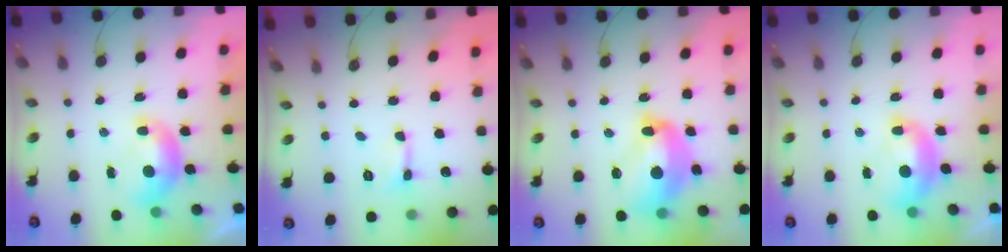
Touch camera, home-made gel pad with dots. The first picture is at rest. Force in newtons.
{"total": 0.8, "press": 0.7, "slide": 0.3}
{"total": 10.9, "press": 10.7, "slide": 1.7}
{"total": 2.0, "press": 1.9, "slide": 0.7}